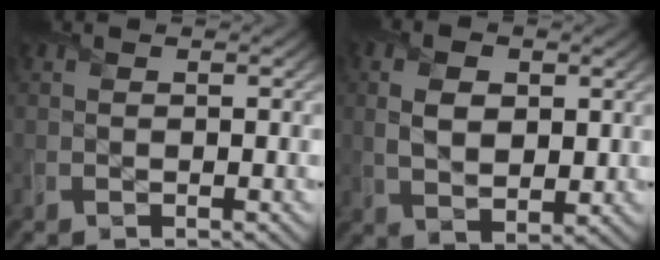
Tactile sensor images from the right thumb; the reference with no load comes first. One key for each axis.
{"total": 5.9, "fx": 1.2, "fy": 3.8, "fz": 4.4, "tx": -0.090, "ty": -0.002, "tz": 0.023}